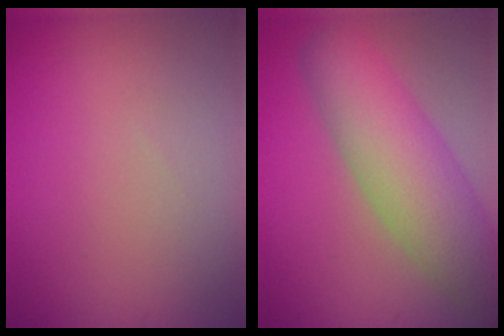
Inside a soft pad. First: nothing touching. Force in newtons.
{"total": 8.0, "press": 8.0, "slide": 0.3}